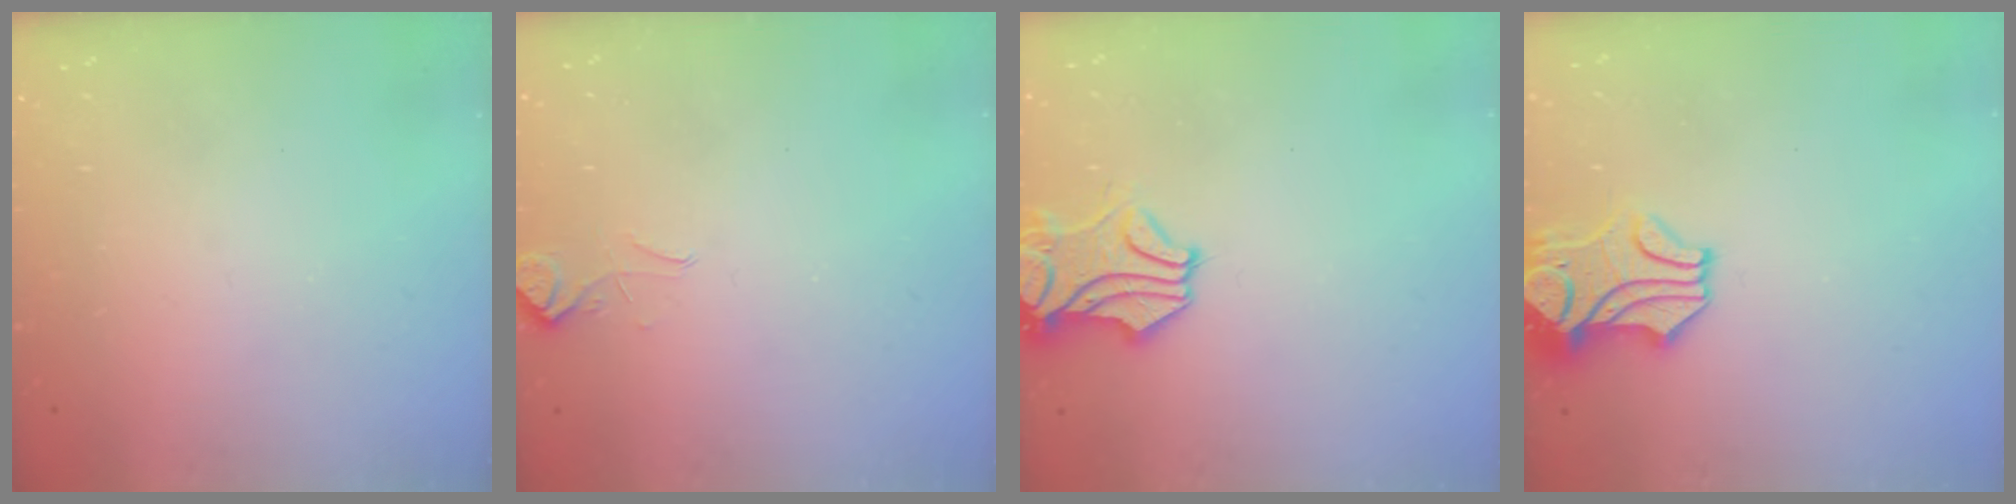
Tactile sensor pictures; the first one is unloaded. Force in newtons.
{"total": 2.2, "press": 2.1, "slide": 0.7}
{"total": 1.8, "press": 1.2, "slide": 1.2}
{"total": 2.7, "press": 2.5, "slide": 0.9}